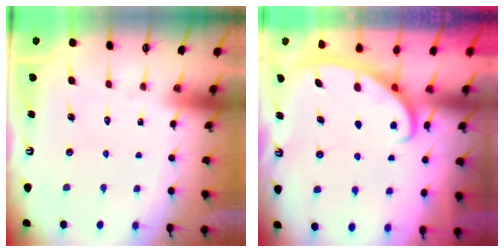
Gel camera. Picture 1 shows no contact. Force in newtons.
{"total": 2.5, "press": 2.5, "slide": 0.4}